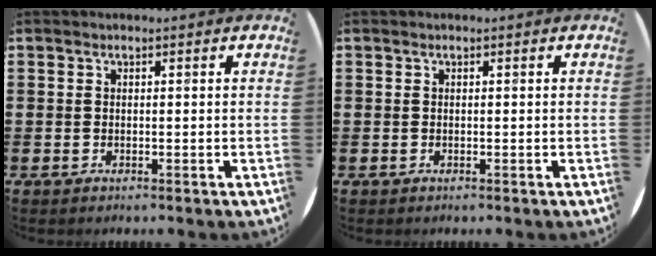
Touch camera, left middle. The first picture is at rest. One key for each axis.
{"total": 0.0}